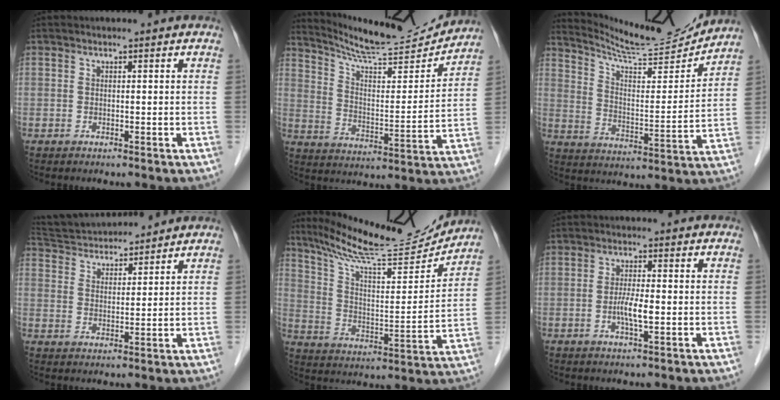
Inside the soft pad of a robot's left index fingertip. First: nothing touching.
{"total": 16.1, "force": [15.5, 0.5, 4.3], "torque": [-0.081, -0.032, 0.234]}
{"total": 14.3, "force": [13.9, -0.4, 3.2], "torque": [-0.065, -0.030, 0.217]}
{"total": 12.3, "force": [11.5, 2.4, 3.6], "torque": [-0.071, 0.031, 0.195]}
{"total": 17.6, "force": [16.6, 0.4, 6.1], "torque": [-0.114, -0.037, 0.259]}
{"total": 3.6, "force": [-1.6, 0.3, 3.2], "torque": [-0.065, -0.008, -0.031]}